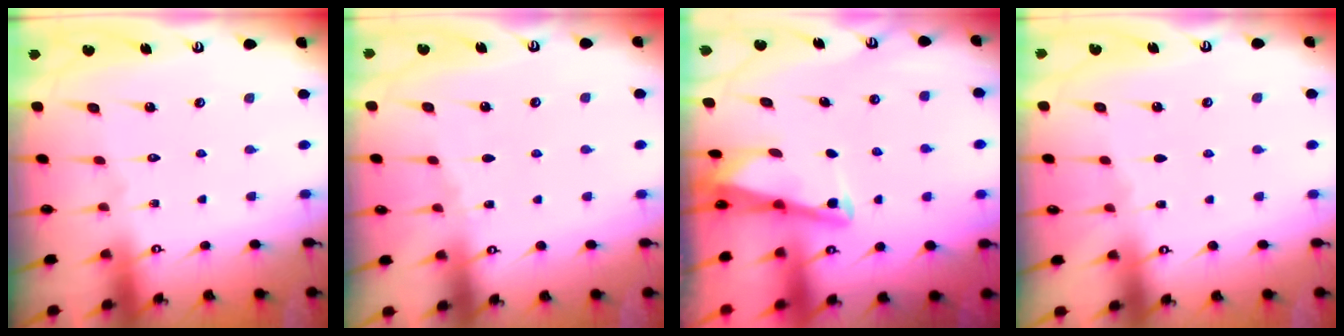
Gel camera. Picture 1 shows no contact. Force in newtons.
{"total": 2.6, "press": 2.6, "slide": 0.4}
{"total": 3.0, "press": 2.9, "slide": 0.4}
{"total": 0.0}